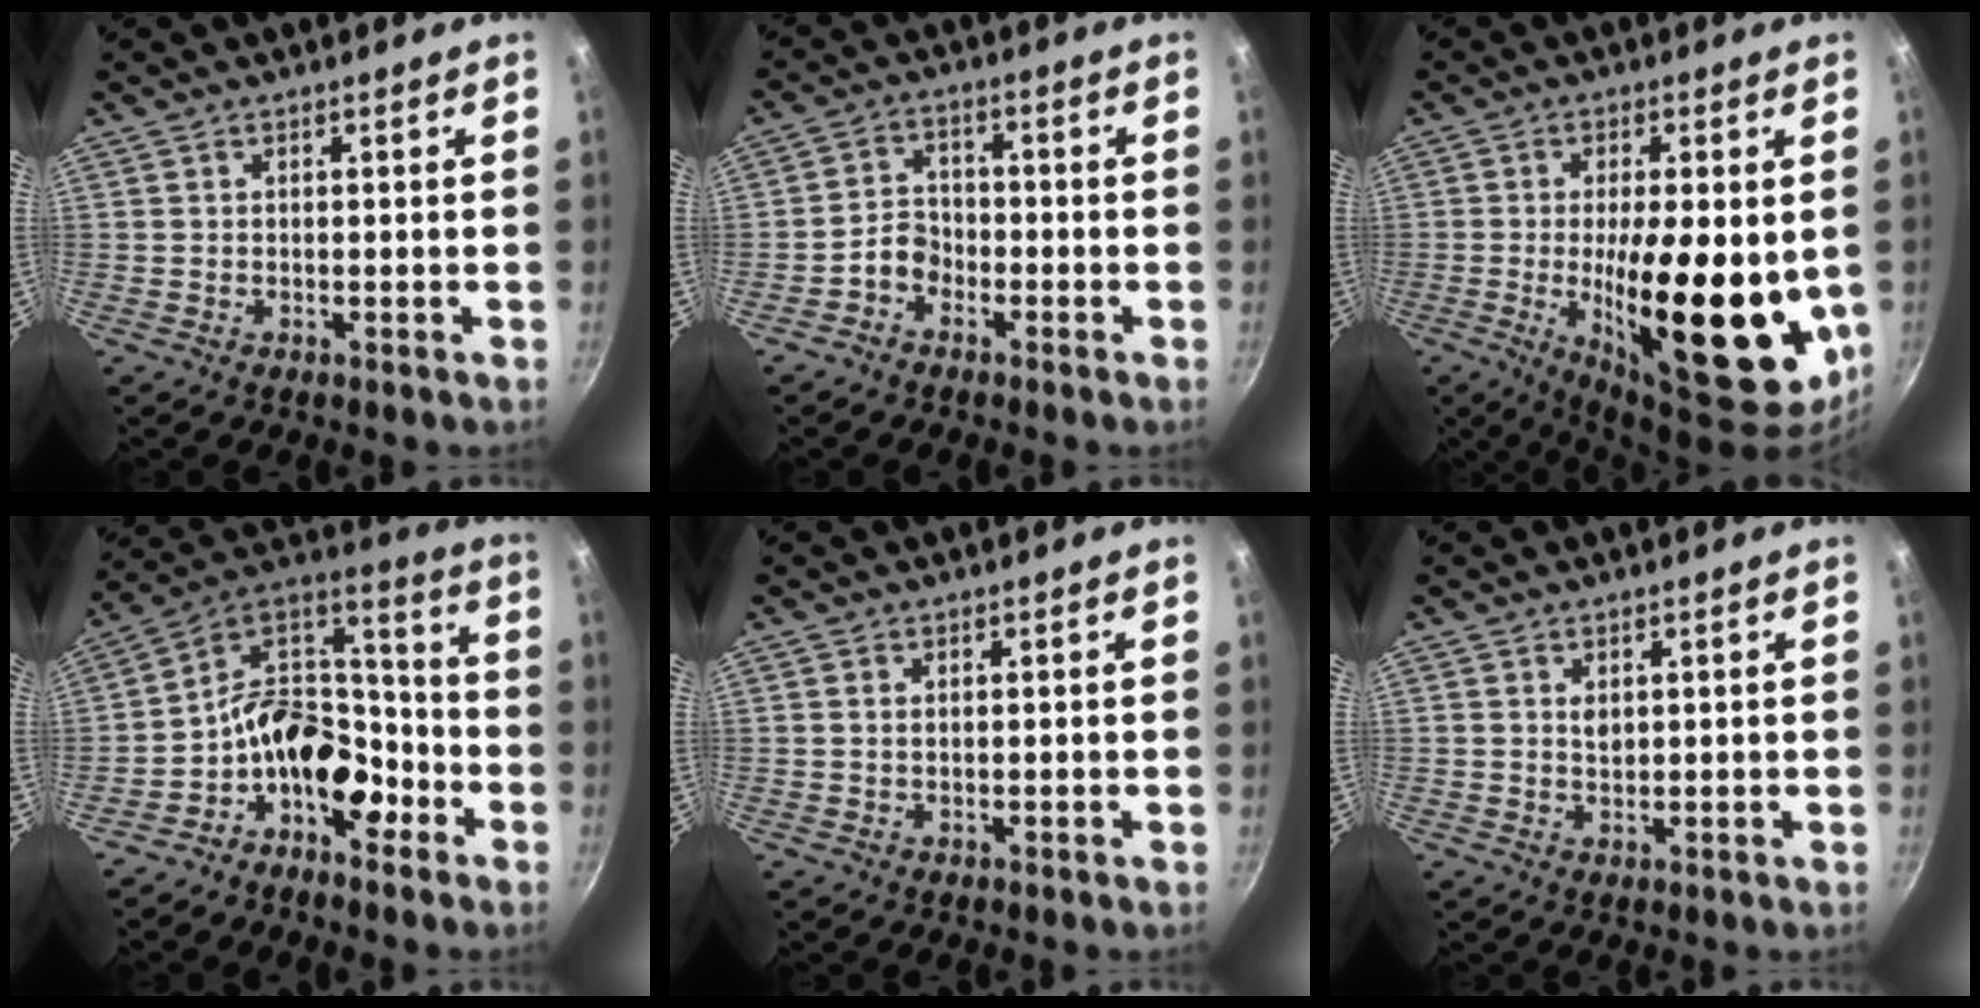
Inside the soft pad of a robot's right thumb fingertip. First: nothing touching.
{"total": 4.1, "force": [-2.4, 3.0, 1.6], "torque": [-0.010, 0.031, -0.049]}
{"total": 22.1, "force": [-1.9, 7.9, 20.6], "torque": [-0.292, -0.023, -0.021]}
{"total": 15.0, "force": [-7.3, 9.5, 9.0], "torque": [-0.095, 0.090, -0.148]}
{"total": 0.8, "force": [0.2, 0.5, 0.6], "torque": [-0.011, 0.001, 0.004]}
{"total": 1.7, "force": [0.7, 1.1, 1.2], "torque": [-0.016, -0.003, 0.013]}